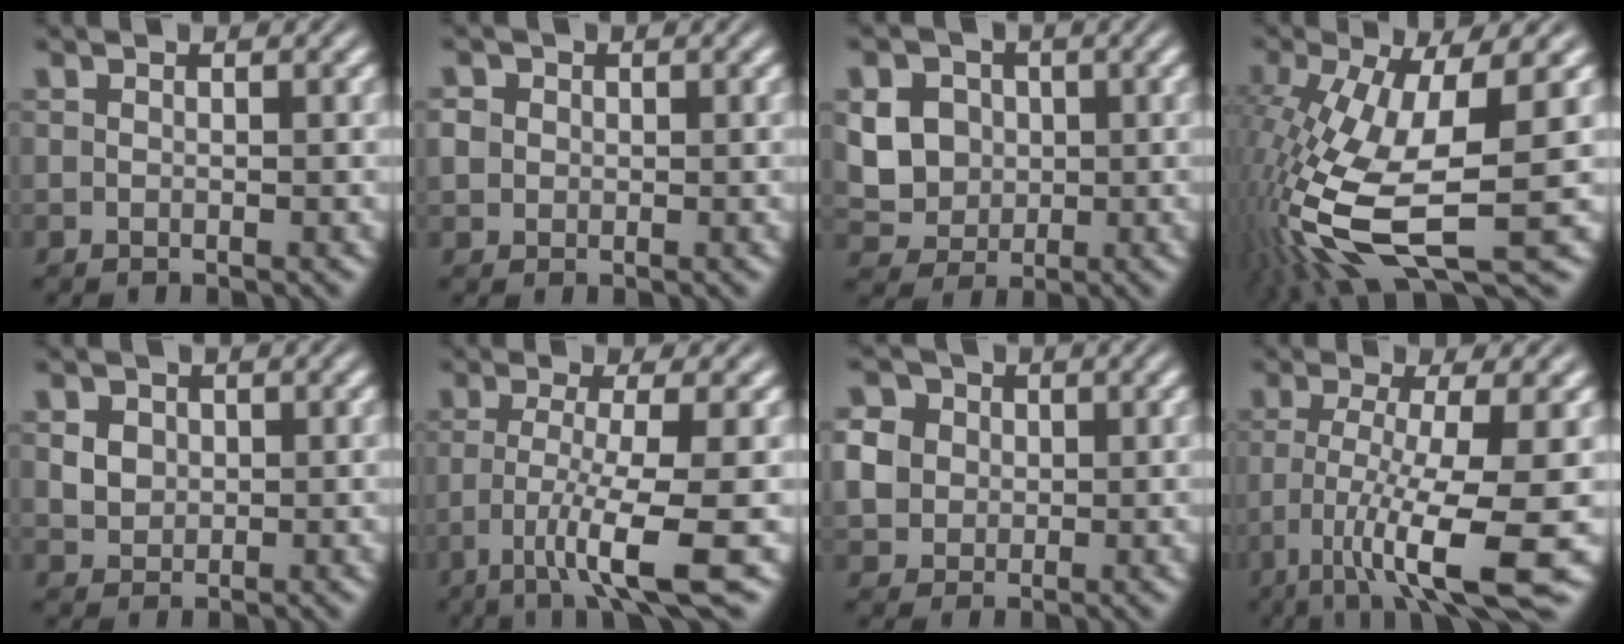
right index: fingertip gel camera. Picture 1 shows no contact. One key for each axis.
{"total": 1.2, "fx": 0.4, "fy": 1.0, "fz": 0.5, "tx": -0.013, "ty": -0.002, "tz": 0.012}
{"total": 8.8, "fx": 0.0, "fy": 8.2, "fz": 3.3, "tx": -0.087, "ty": -0.034, "tz": 0.003}
{"total": 10.0, "fx": -3.0, "fy": 3.8, "fz": 8.8, "tx": -0.182, "ty": -0.057, "tz": -0.011}
{"total": 1.4, "fx": 0.6, "fy": 0.9, "fz": 0.9, "tx": -0.013, "ty": -0.015, "tz": 0.027}
{"total": 6.1, "fx": -2.8, "fy": 0.0, "fz": 5.4, "tx": -0.101, "ty": -0.029, "tz": -0.032}
{"total": 6.1, "fx": 1.7, "fy": 5.1, "fz": 2.9, "tx": -0.063, "ty": -0.006, "tz": 0.030}
{"total": 8.1, "fx": -3.6, "fy": 1.0, "fz": 7.1, "tx": -0.120, "ty": -0.036, "tz": -0.040}